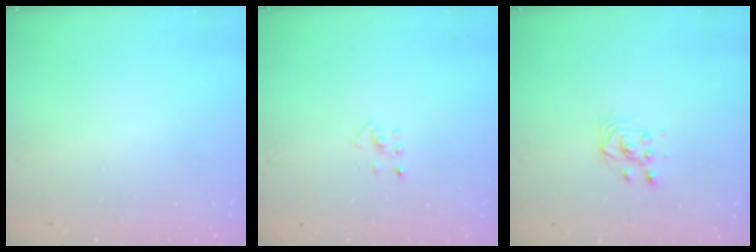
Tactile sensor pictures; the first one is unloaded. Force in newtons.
{"total": 2.7, "press": 2.6, "slide": 0.6}
{"total": 3.3, "press": 3.2, "slide": 0.7}